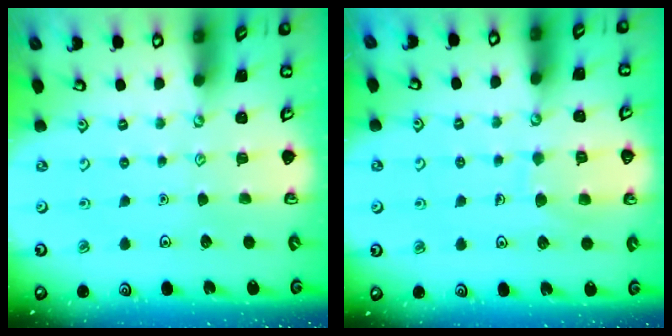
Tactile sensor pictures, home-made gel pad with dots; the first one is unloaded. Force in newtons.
{"total": 7.7, "press": 7.7, "slide": 0.6}